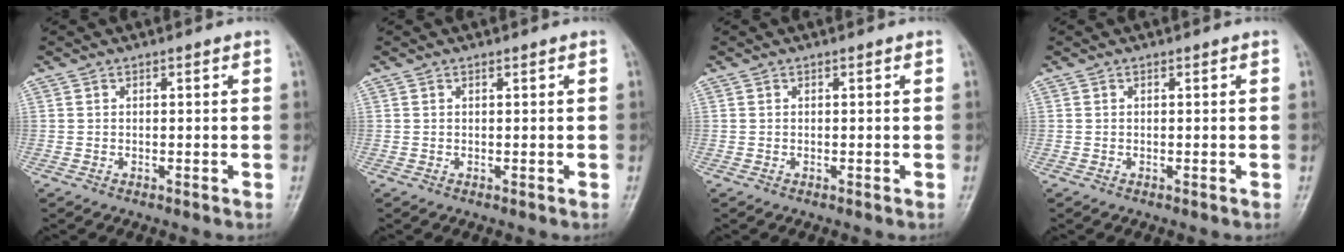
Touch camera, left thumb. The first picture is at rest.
{"total": 0.0}
{"total": 0.0}
{"total": 0.0}